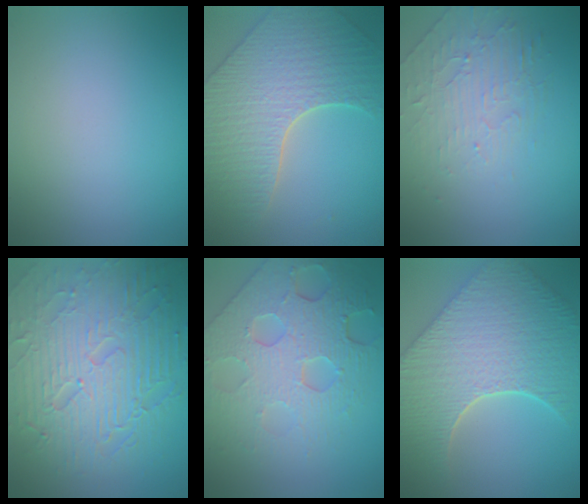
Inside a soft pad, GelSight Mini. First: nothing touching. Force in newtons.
{"total": 6.4, "press": 5.7, "slide": 3.1}
{"total": 2.2, "press": 1.5, "slide": 1.7}
{"total": 10.0, "press": 6.5, "slide": 7.6}
{"total": 8.1, "press": 5.5, "slide": 6.0}
{"total": 9.8, "press": 7.2, "slide": 6.6}